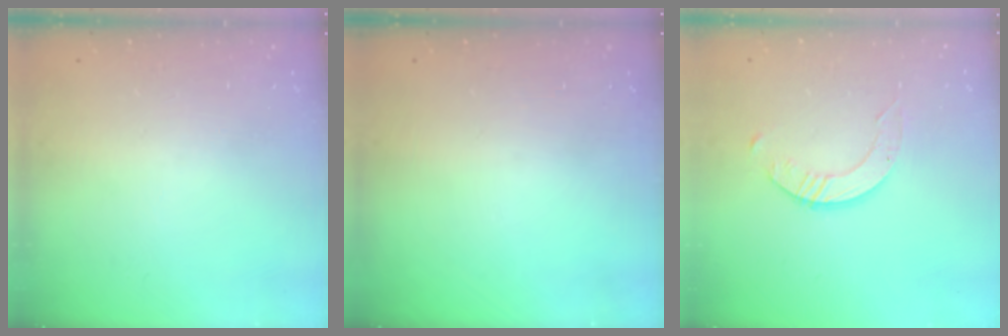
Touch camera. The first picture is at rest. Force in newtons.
{"total": 0.0}
{"total": 3.1, "press": 3.1, "slide": 0.3}